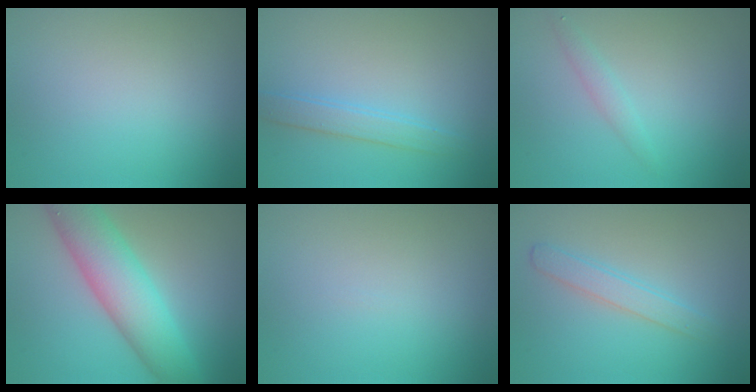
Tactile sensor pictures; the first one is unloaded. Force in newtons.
{"total": 2.1, "press": 2.1, "slide": 0.1}
{"total": 1.3, "press": 1.3, "slide": 0.0}
{"total": 7.7, "press": 7.7, "slide": 0.0}
{"total": 0.0}
{"total": 2.1, "press": 2.1, "slide": 0.0}